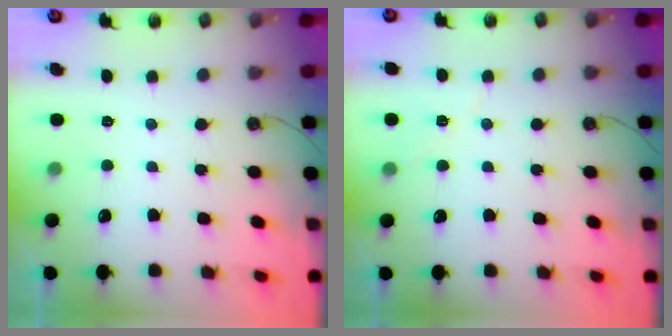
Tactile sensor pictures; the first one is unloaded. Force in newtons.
{"total": 5.9, "press": 5.4, "slide": 2.4}